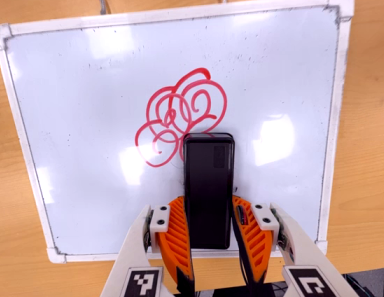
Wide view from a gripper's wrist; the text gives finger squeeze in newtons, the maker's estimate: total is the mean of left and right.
{"total": 5.0, "left": 3.4, "right": 6.5}